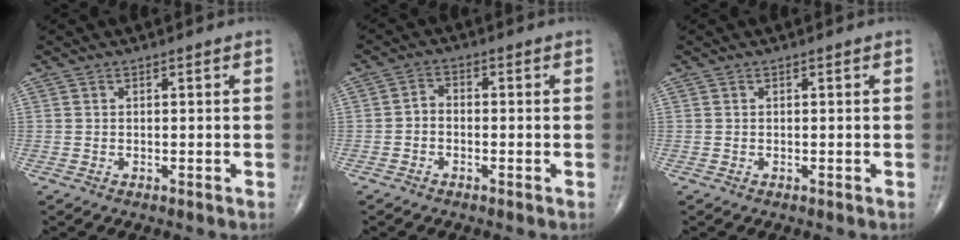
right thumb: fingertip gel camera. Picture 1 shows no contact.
{"total": 2.5, "force": [-0.8, 1.7, 1.5], "torque": [-0.020, 0.014, -0.024]}
{"total": 0.0}